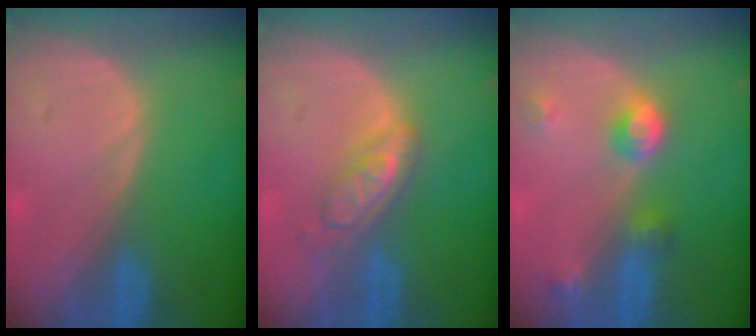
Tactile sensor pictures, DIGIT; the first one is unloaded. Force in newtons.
{"total": 5.6, "press": 4.9, "slide": 2.8}
{"total": 4.8, "press": 4.4, "slide": 2.0}